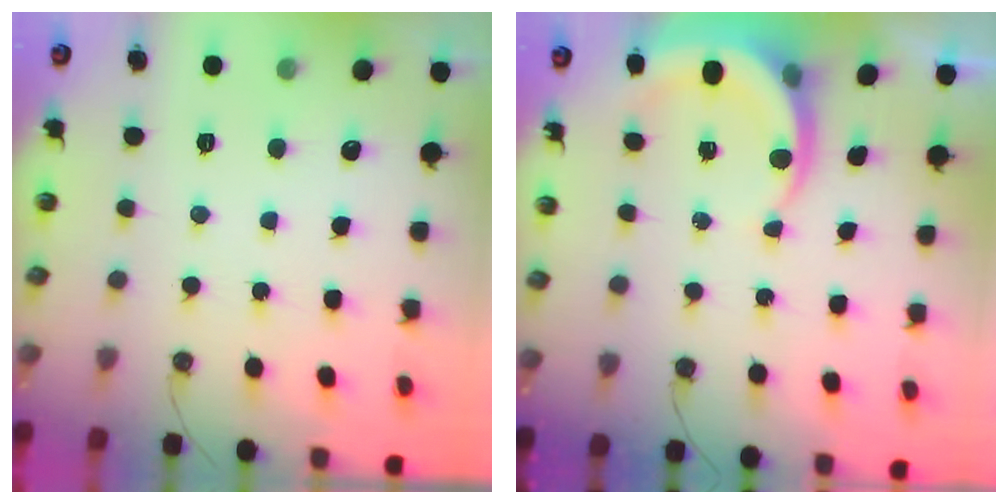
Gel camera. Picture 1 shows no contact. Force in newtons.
{"total": 5.5, "press": 5.4, "slide": 0.5}